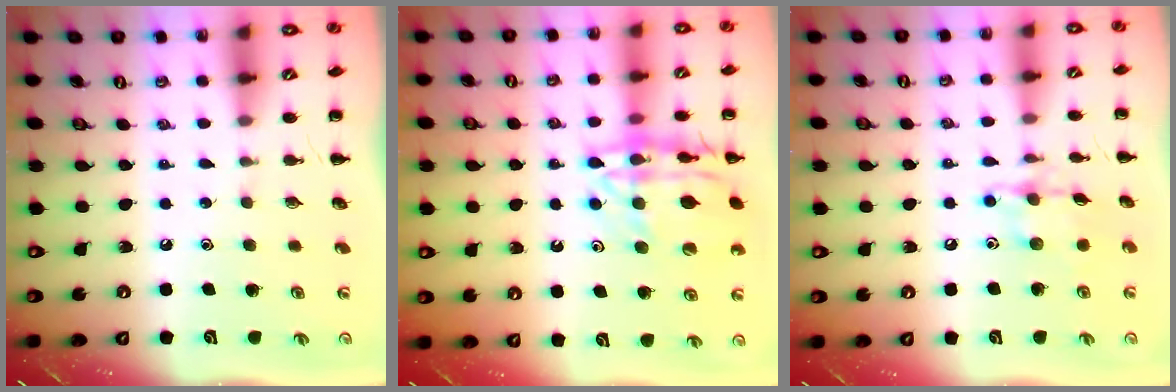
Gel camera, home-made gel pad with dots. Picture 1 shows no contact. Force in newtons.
{"total": 18.9, "press": 18.8, "slide": 1.7}
{"total": 10.4, "press": 10.4, "slide": 0.5}